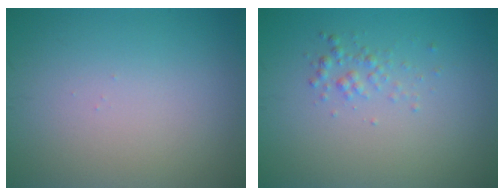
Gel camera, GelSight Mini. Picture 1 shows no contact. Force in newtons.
{"total": 1.2, "press": 1.2, "slide": 0.1}